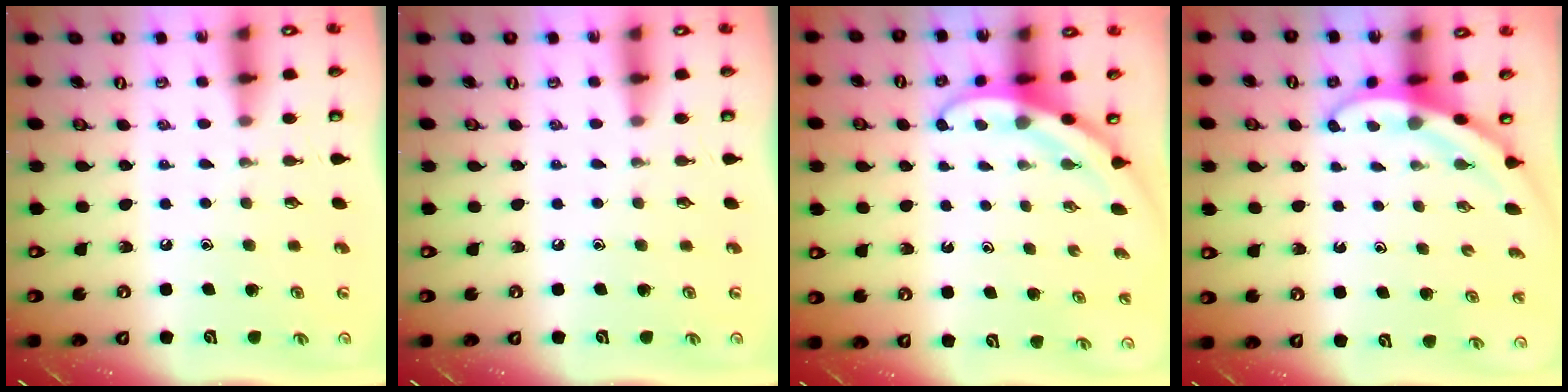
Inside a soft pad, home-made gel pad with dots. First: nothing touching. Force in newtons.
{"total": 0.0}
{"total": 3.8, "press": 3.8, "slide": 0.3}
{"total": 3.2, "press": 3.2, "slide": 0.1}